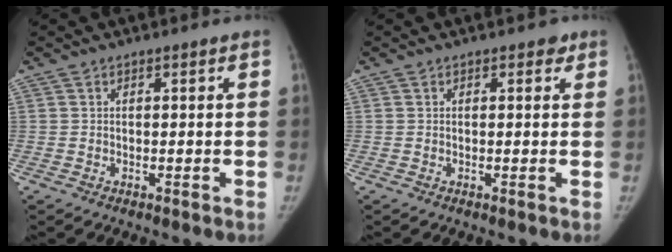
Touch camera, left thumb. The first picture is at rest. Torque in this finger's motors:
{"motor_torque": [0.10, -0.08, 0.56, -0.38, 0.07]}